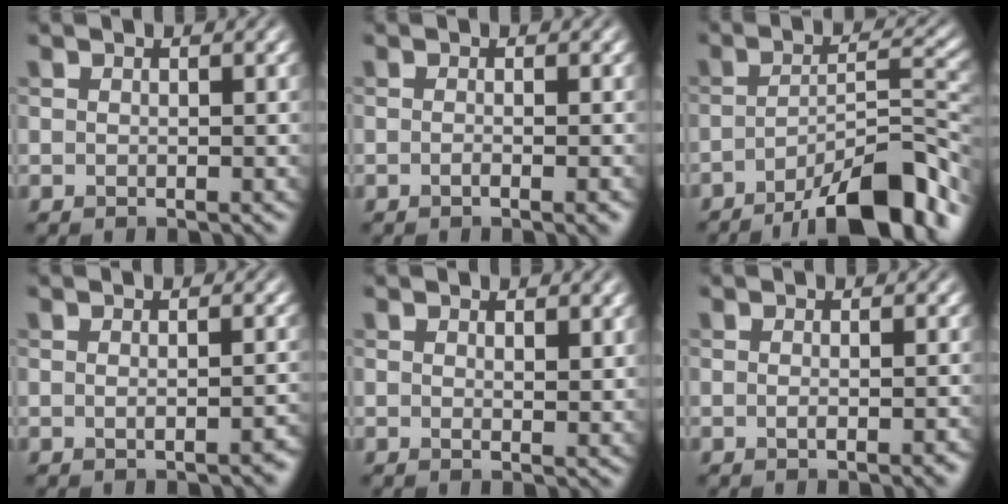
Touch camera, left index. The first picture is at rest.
{"total": 2.2, "force": [-0.6, 0.9, 1.9], "torque": [-0.010, 0.002, -0.012]}
{"total": 11.4, "force": [-7.4, 3.0, 8.1], "torque": [-0.116, 0.006, -0.122]}
{"total": 1.7, "force": [-0.5, 0.5, 1.5], "torque": [-0.019, 0.000, -0.006]}
{"total": 1.6, "force": [0.9, 0.4, 1.2], "torque": [-0.016, -0.008, 0.016]}
{"total": 2.2, "force": [-0.6, 0.8, 1.9], "torque": [-0.016, 0.001, -0.008]}